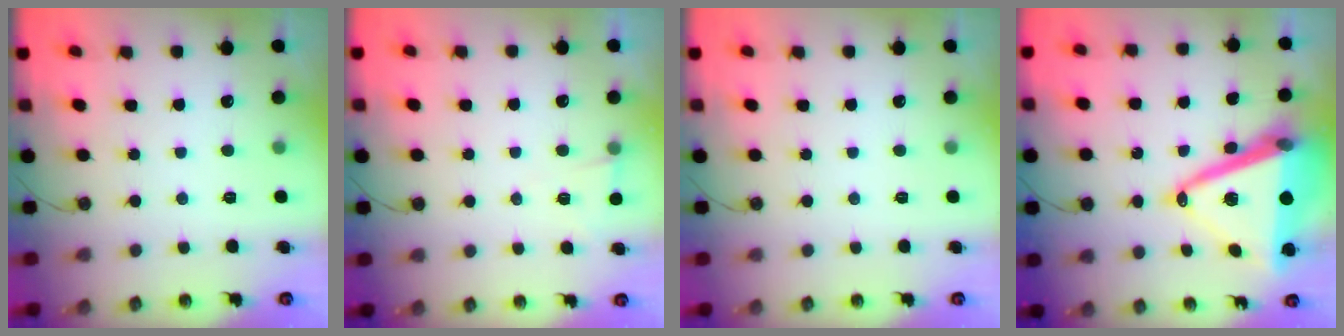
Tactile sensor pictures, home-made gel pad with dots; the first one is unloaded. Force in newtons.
{"total": 3.5, "press": 2.9, "slide": 2.1}
{"total": 0.0}
{"total": 21.6, "press": 21.2, "slide": 3.9}